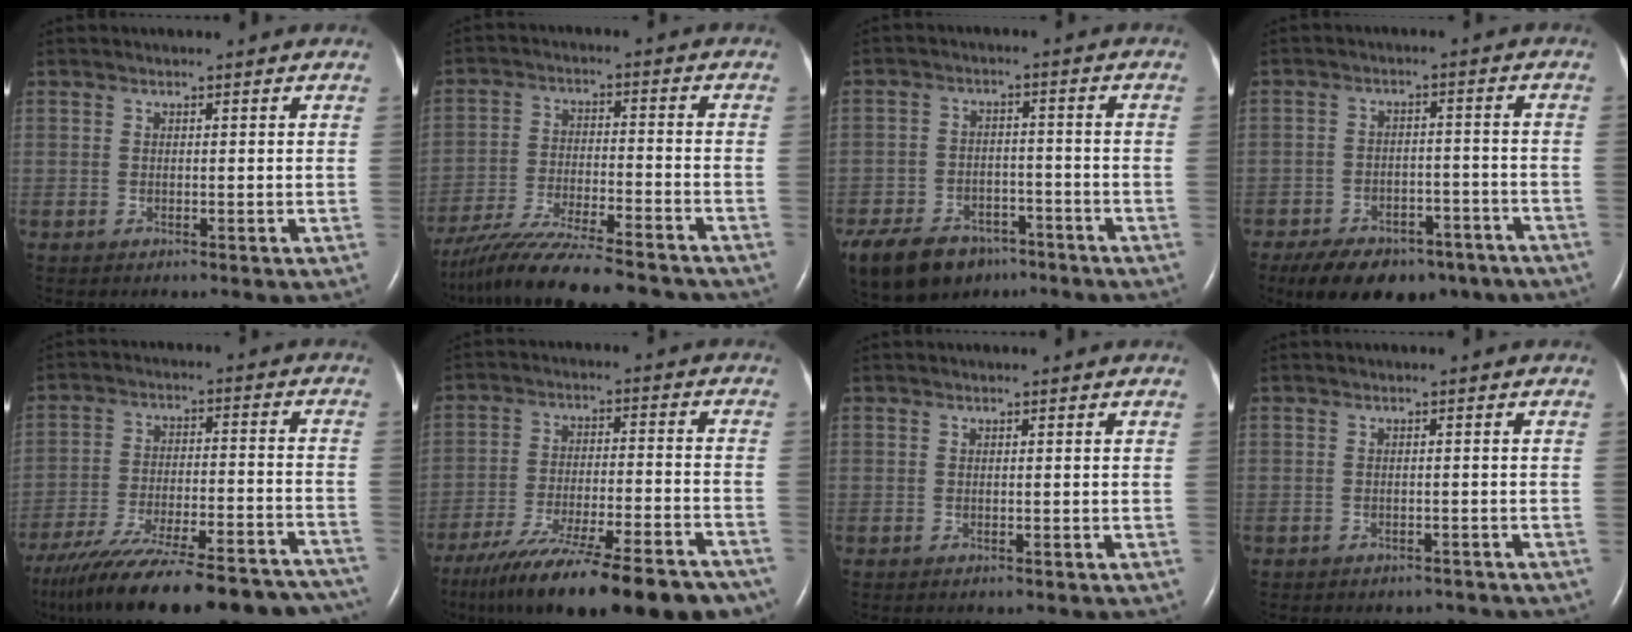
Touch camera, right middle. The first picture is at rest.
{"total": 18.5, "force": [-16.2, 2.1, 8.7], "torque": [-0.156, -0.024, -0.259]}
{"total": 15.9, "force": [-10.8, 9.4, 6.9], "torque": [-0.177, -0.012, -0.162]}
{"total": 15.8, "force": [-11.2, 7.8, 7.8], "torque": [-0.136, 0.003, -0.158]}
{"total": 30.5, "force": [-25.5, 6.3, 15.4], "torque": [-0.214, -0.034, -0.355]}
{"total": 25.7, "force": [-20.1, 4.1, 15.5], "torque": [-0.201, -0.035, -0.297]}
{"total": 0.0}
{"total": 2.8, "force": [-2.4, 1.3, 0.4], "torque": [-0.009, 0.002, -0.030]}